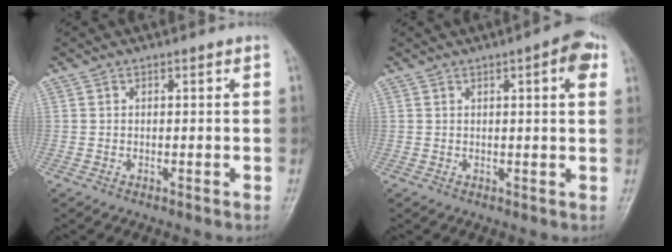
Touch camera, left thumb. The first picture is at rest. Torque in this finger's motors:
{"motor_torque": [-0.16, 0.42, 0.27, 0.28, -0.04]}